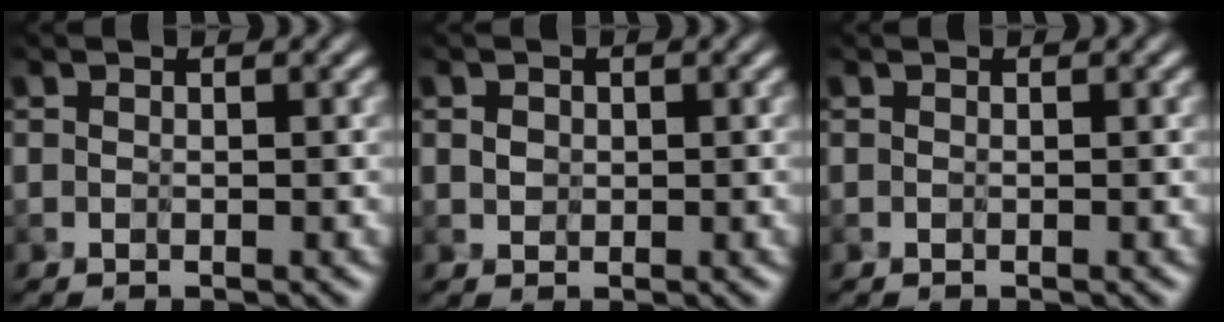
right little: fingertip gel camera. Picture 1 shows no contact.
{"total": 1.0, "force": [0.1, 0.9, 0.5], "torque": [-0.009, -0.001, 0.004]}
{"total": 0.0}